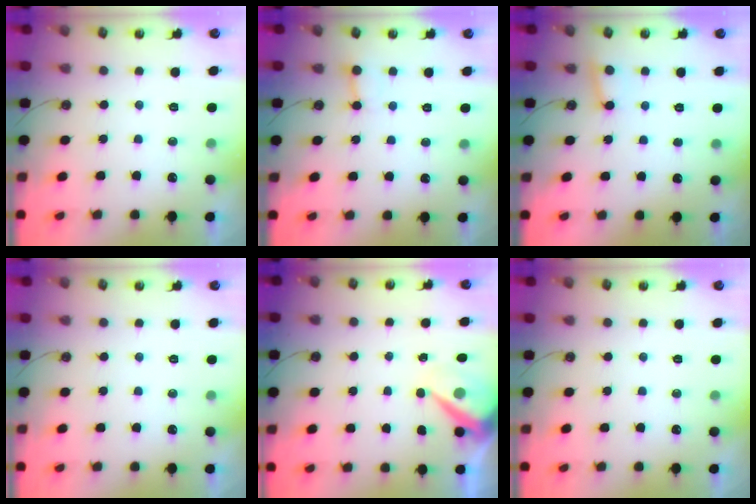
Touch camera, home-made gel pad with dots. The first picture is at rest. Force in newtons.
{"total": 5.0, "press": 5.0, "slide": 0.6}
{"total": 3.7, "press": 3.7, "slide": 0.4}
{"total": 0.0}
{"total": 8.4, "press": 8.4, "slide": 0.8}
{"total": 0.0}